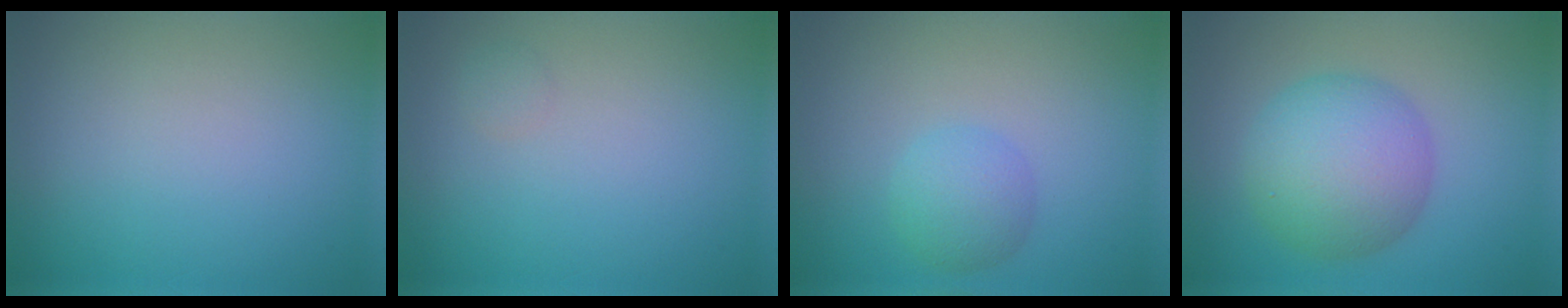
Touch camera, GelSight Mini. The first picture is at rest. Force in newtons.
{"total": 0.6, "press": 0.6, "slide": 0.0}
{"total": 2.7, "press": 2.7, "slide": 0.1}
{"total": 7.4, "press": 7.4, "slide": 0.0}